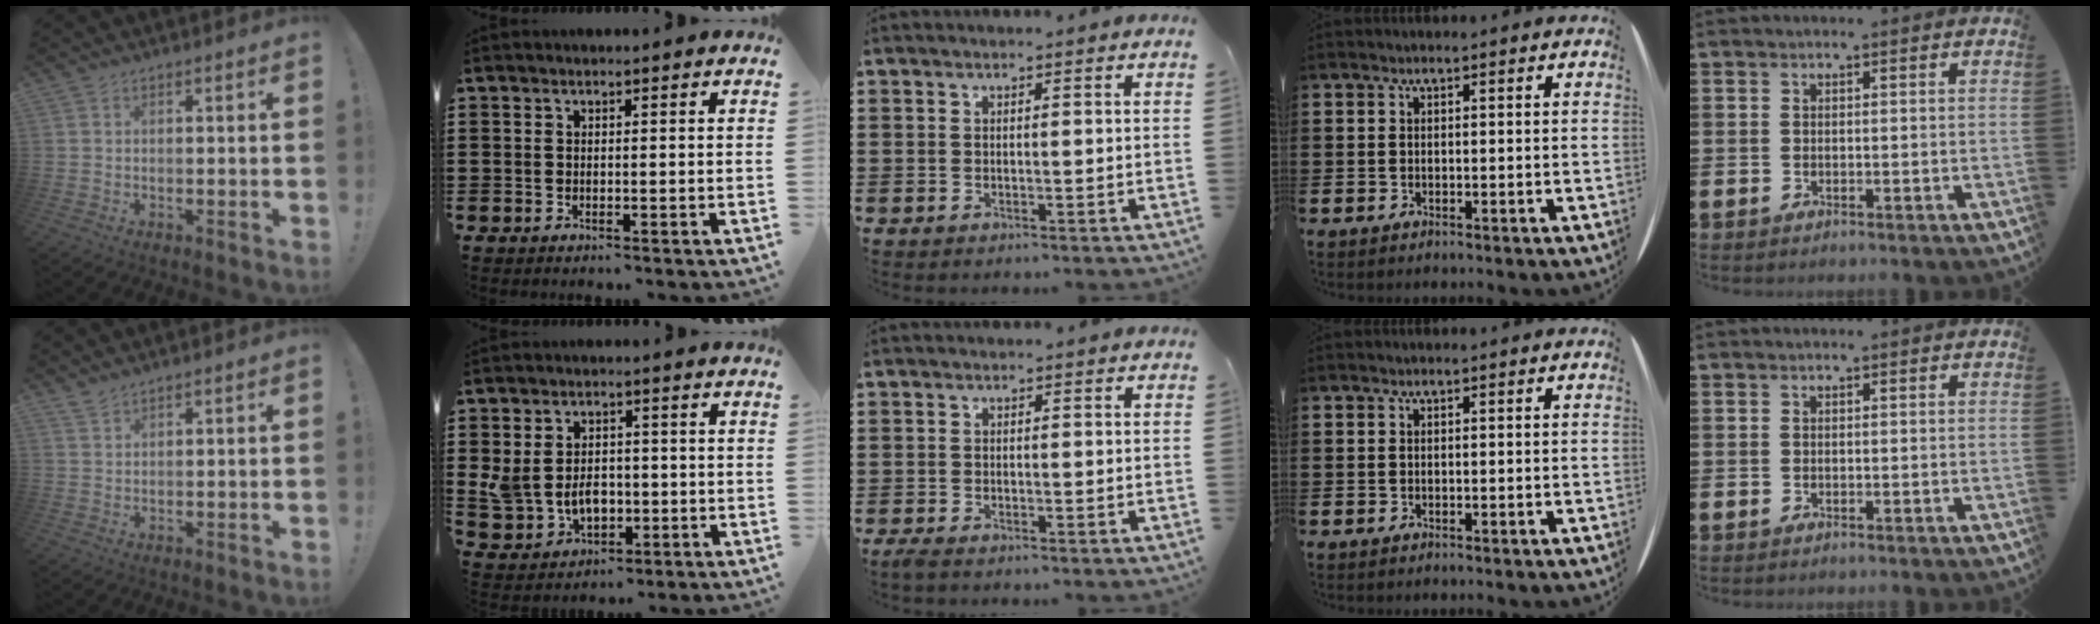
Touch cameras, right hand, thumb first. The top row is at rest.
{"thumb": {"total": 2.0, "force": [1.9, 0.5, 0.7], "torque": [-0.013, -0.009, 0.035]}, "index": {"total": 5.8, "force": [-0.5, 4.7, 3.3], "torque": [-0.070, 0.008, -0.010]}, "middle": {"total": 1.0, "force": [-0.8, 0.2, 0.7], "torque": [-0.019, -0.005, -0.016]}}